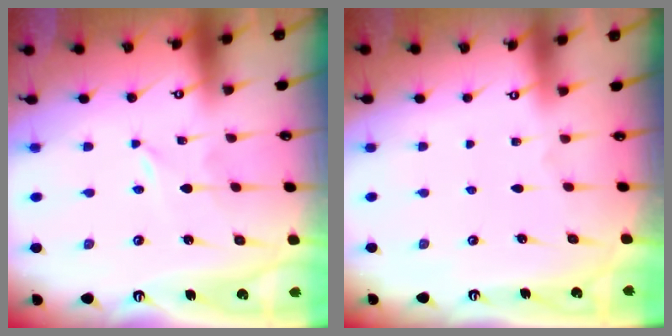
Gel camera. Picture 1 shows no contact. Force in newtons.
{"total": 0.0}